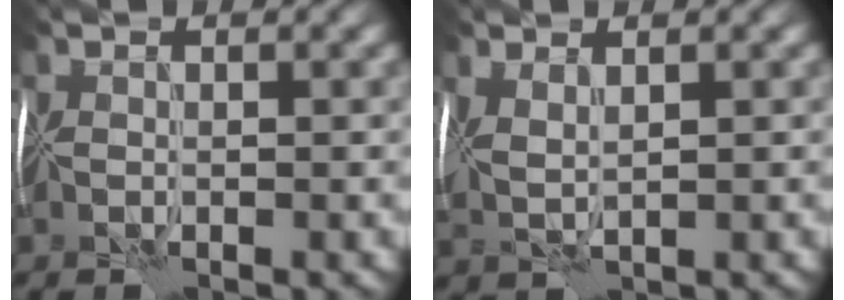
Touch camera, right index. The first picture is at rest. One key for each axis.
{"total": 1.9, "fx": 1.3, "fy": 0.4, "fz": 1.4, "tx": -0.037, "ty": 0.005, "tz": 0.029}